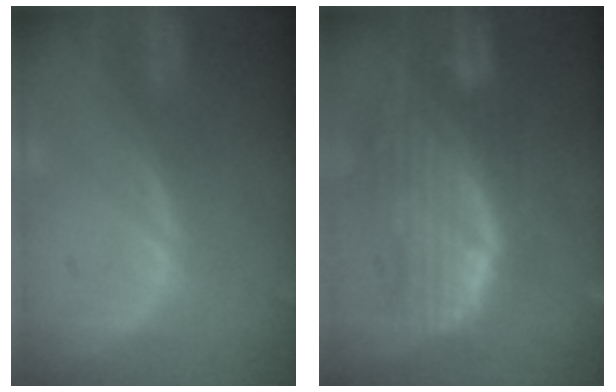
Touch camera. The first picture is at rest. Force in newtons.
{"total": 10.5, "press": 9.1, "slide": 5.4}